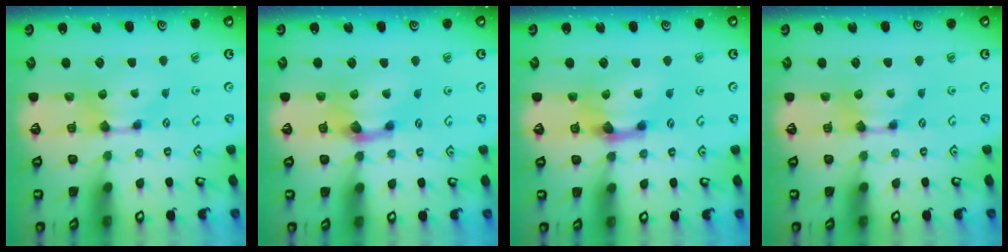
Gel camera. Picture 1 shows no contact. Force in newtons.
{"total": 2.3, "press": 1.4, "slide": 1.8}
{"total": 2.8, "press": 2.4, "slide": 1.5}
{"total": 0.0}